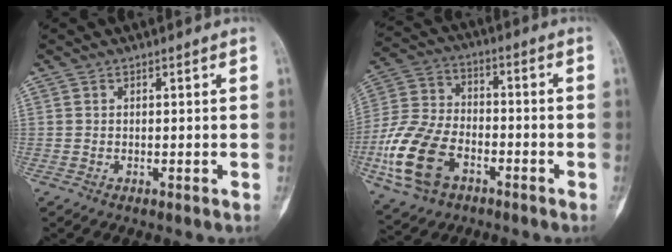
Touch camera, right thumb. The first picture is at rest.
{"total": 16.0, "force": [-6.2, 10.2, 10.6], "torque": [-0.215, 0.022, -0.120]}